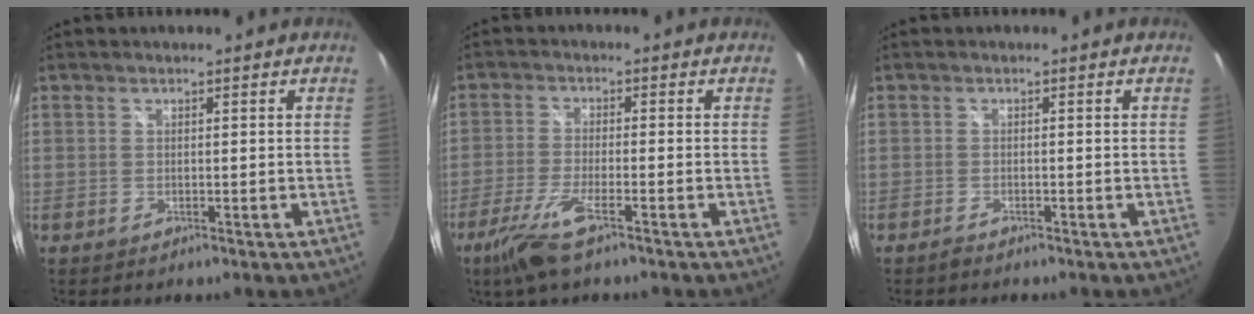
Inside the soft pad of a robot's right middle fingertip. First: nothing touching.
{"total": 7.9, "force": [-5.0, 1.2, 6.0], "torque": [-0.142, -0.018, -0.099]}
{"total": 1.2, "force": [-1.0, 0.3, 0.5], "torque": [-0.010, -0.004, -0.022]}